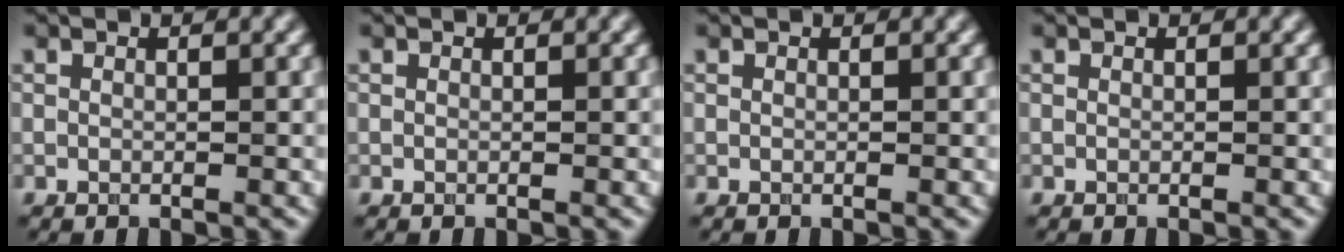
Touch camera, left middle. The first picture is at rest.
{"total": 0.0}
{"total": 0.0}
{"total": 0.0}